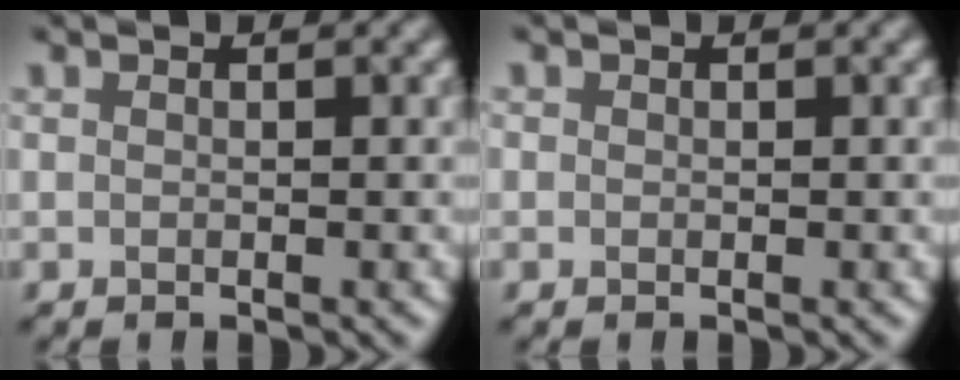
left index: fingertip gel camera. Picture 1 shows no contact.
{"total": 0.7, "force": [-0.3, -0.3, -0.6], "torque": [0.001, -0.004, 0.008]}